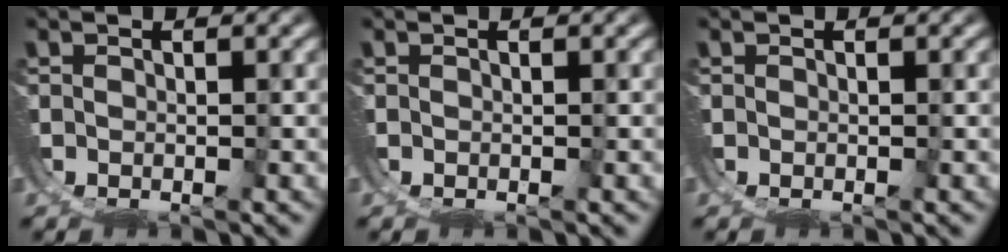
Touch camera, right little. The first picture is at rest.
{"total": 0.0}
{"total": 0.0}